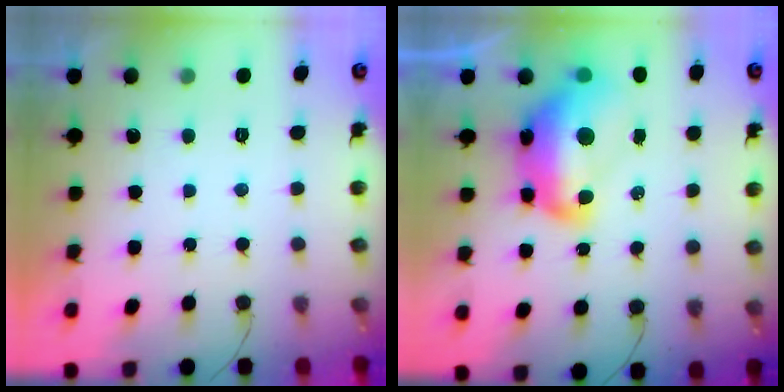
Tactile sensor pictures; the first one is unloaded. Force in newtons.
{"total": 17.6, "press": 17.6, "slide": 1.5}